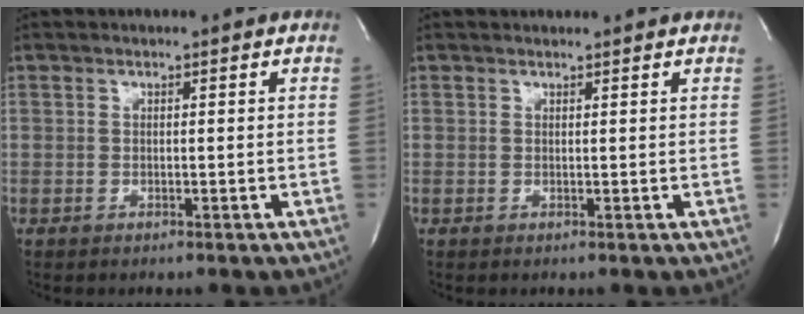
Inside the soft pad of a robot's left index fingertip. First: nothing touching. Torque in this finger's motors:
{"motor_torque": [0.53, -0.47, -0.02, 0.01]}